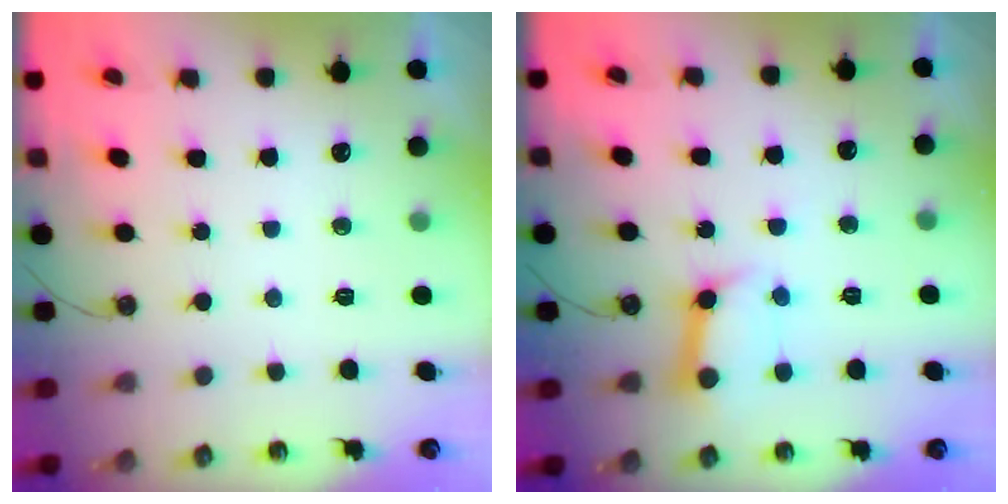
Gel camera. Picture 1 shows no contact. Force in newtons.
{"total": 10.5, "press": 10.4, "slide": 1.2}